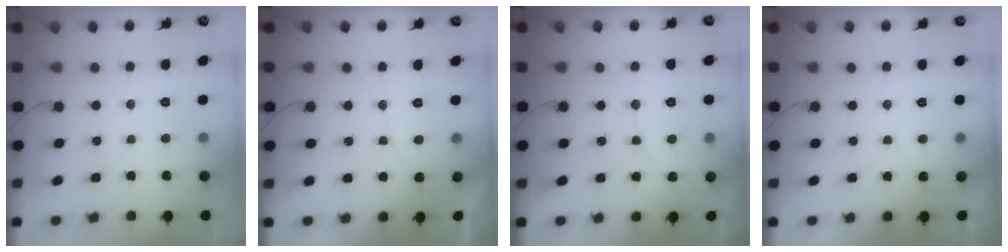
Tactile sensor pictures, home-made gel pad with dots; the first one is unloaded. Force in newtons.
{"total": 4.4, "press": 4.4, "slide": 0.3}
{"total": 5.2, "press": 5.2, "slide": 0.4}
{"total": 1.8, "press": 1.8, "slide": 0.1}